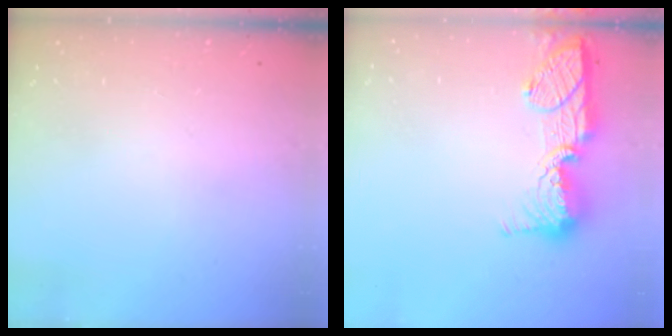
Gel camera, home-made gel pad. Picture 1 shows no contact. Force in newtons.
{"total": 16.3, "press": 16.3, "slide": 1.3}